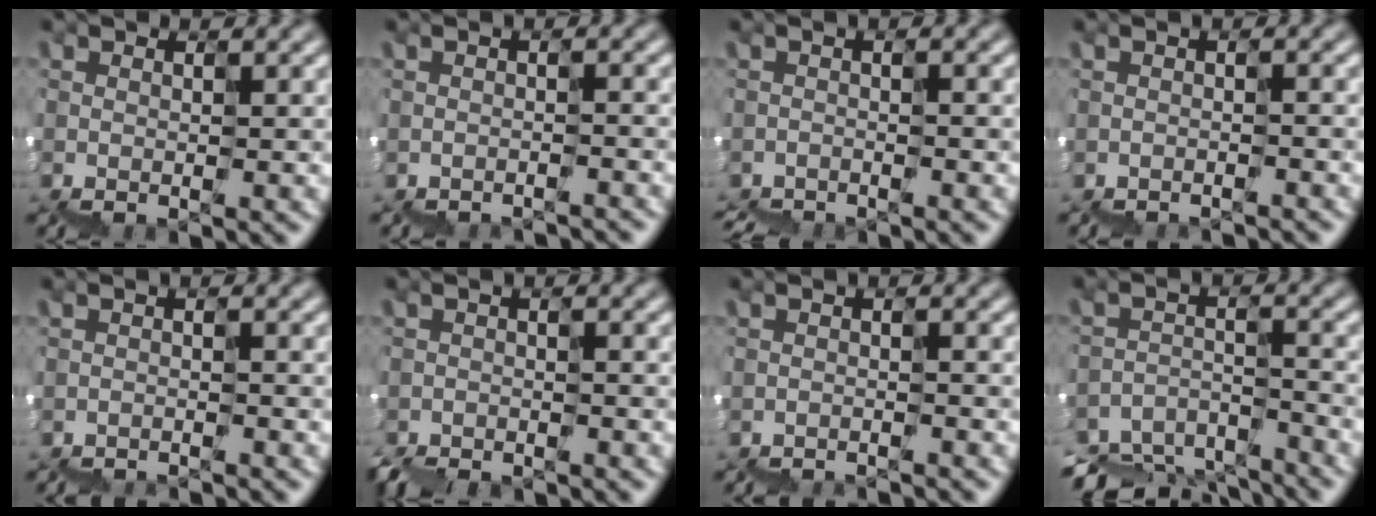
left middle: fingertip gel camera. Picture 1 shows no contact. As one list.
[{"total": 3.3, "force": [-3.2, 0.5, 0.5], "torque": [0.004, 0.013, -0.034]}, {"total": 2.5, "force": [-2.4, 0.0, 0.3], "torque": [0.000, 0.003, -0.033]}, {"total": 2.5, "force": [-2.5, 0.2, 0.3], "torque": [0.007, 0.005, -0.026]}, {"total": 1.7, "force": [-1.6, -0.1, -0.1], "torque": [0.009, -0.002, -0.021]}, {"total": 3.4, "force": [-3.4, 0.4, 0.4], "torque": [-0.008, 0.001, -0.045]}, {"total": 2.1, "force": [-2.1, 0.0, 0.0], "torque": [0.010, 0.002, -0.024]}, {"total": 6.9, "force": [-6.7, 1.5, 0.6], "torque": [-0.025, 0.000, -0.101]}]